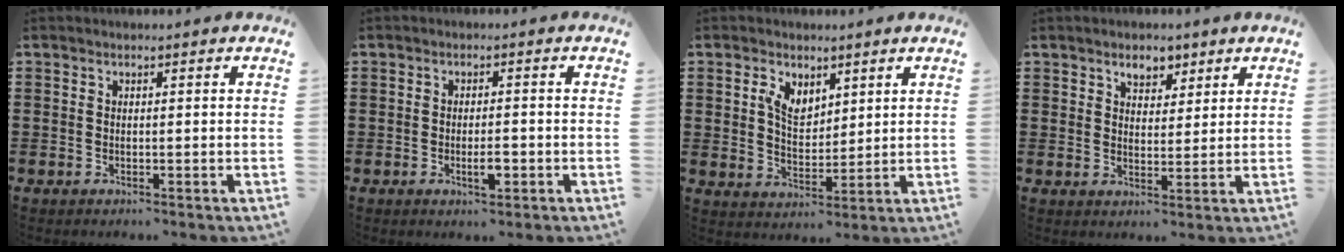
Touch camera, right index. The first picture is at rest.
{"total": 3.0, "force": [-1.0, 1.0, 2.7], "torque": [-0.046, 0.002, -0.017]}
{"total": 4.4, "force": [2.3, 2.8, 2.6], "torque": [-0.053, 0.006, 0.040]}
{"total": 3.7, "force": [2.7, 2.2, 1.3], "torque": [-0.028, 0.007, 0.047]}